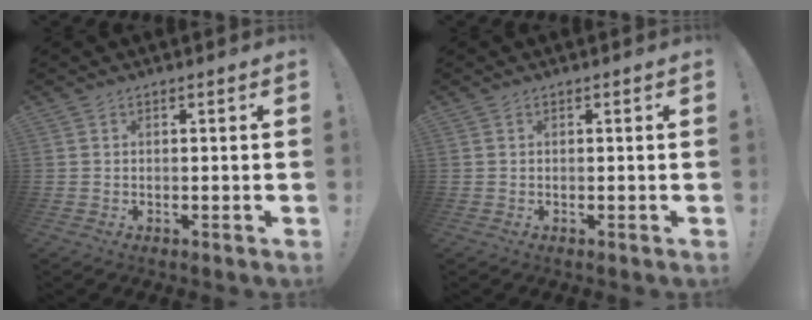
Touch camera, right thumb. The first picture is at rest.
{"total": 0.0}